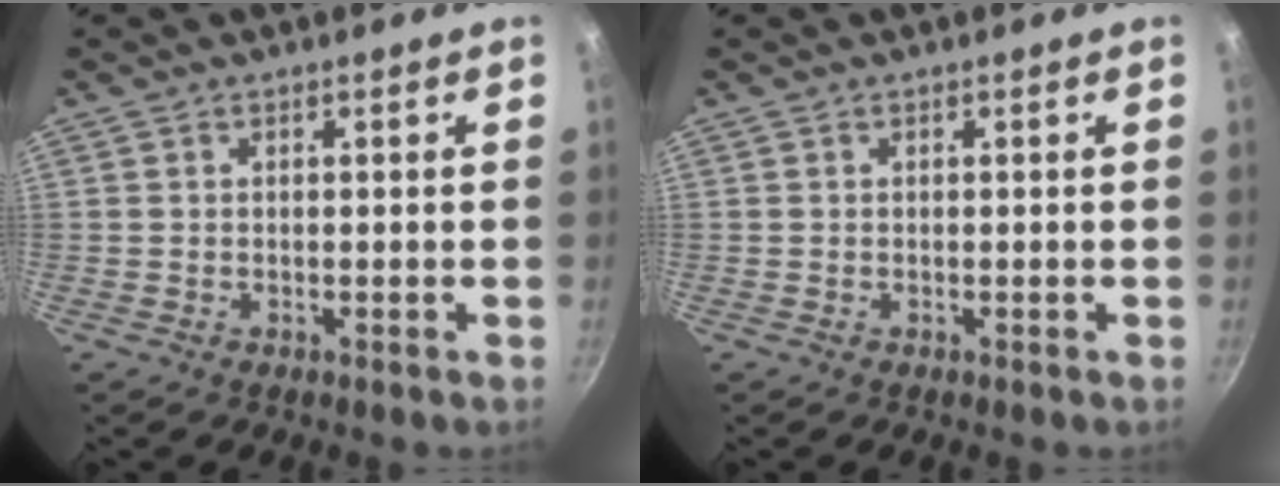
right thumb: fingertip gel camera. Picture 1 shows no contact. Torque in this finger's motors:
{"motor_torque": [0.00, 0.00, 0.00, 0.00, 0.00]}